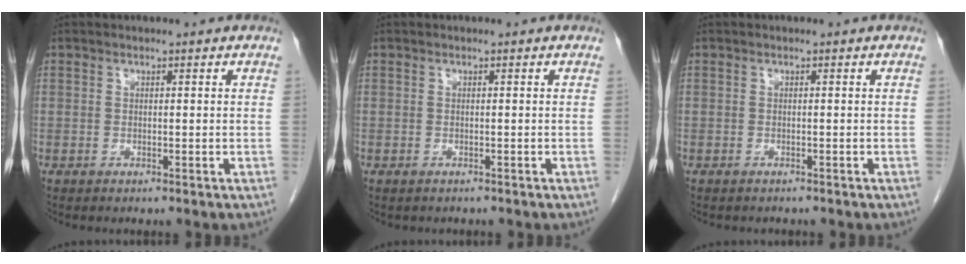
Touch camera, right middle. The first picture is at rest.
{"total": 0.6, "force": [-0.5, 0.3, 0.1], "torque": [-0.011, -0.001, -0.007]}
{"total": 1.6, "force": [-1.5, 0.6, 0.4], "torque": [-0.015, -0.004, -0.017]}